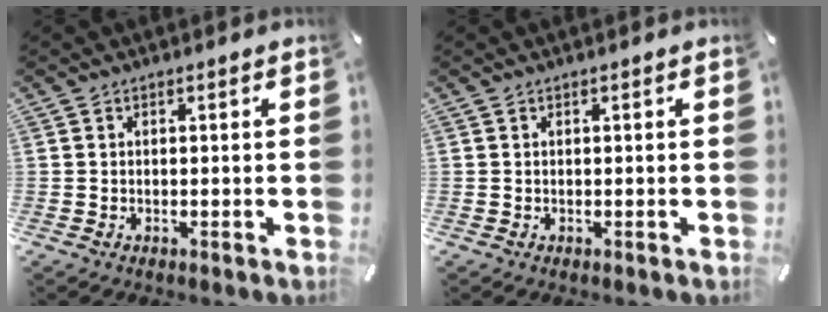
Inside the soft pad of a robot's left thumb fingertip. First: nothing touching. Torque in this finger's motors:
{"motor_torque": [0.00, 0.00, 0.00, 0.00, 0.00]}